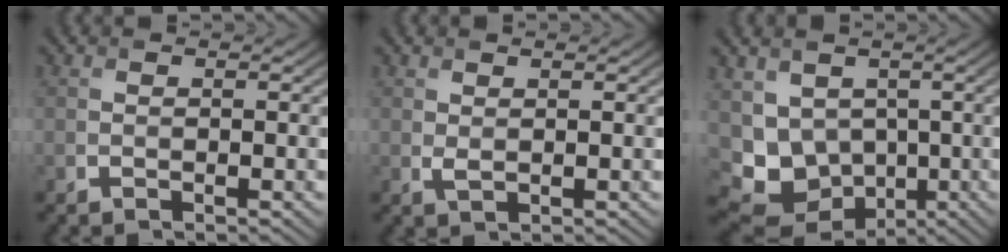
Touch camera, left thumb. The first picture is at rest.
{"total": 1.0, "force": [0.6, 0.4, 0.7], "torque": [-0.022, -0.003, 0.015]}
{"total": 8.2, "force": [0.0, 7.0, 4.3], "torque": [-0.097, -0.034, 0.011]}